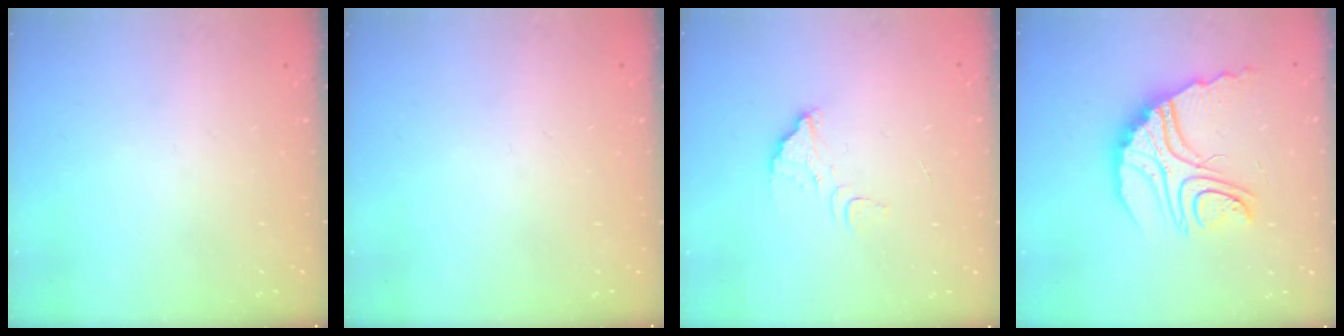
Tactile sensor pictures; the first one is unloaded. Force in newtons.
{"total": 0.0}
{"total": 6.7, "press": 6.7, "slide": 0.5}
{"total": 15.8, "press": 15.7, "slide": 1.6}